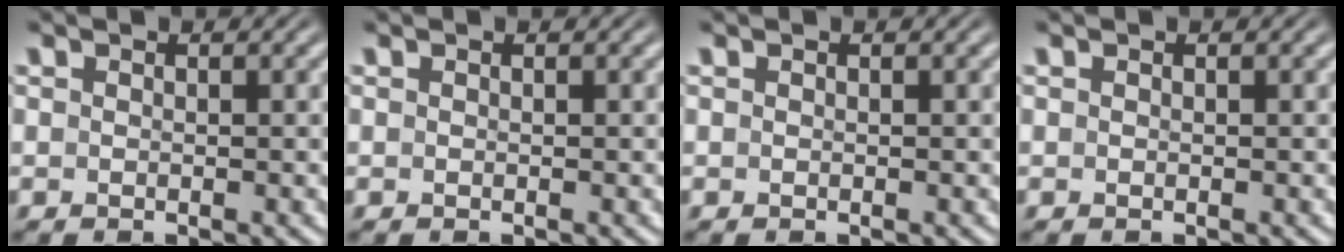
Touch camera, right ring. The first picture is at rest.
{"total": 0.0}
{"total": 0.0}
{"total": 0.0}